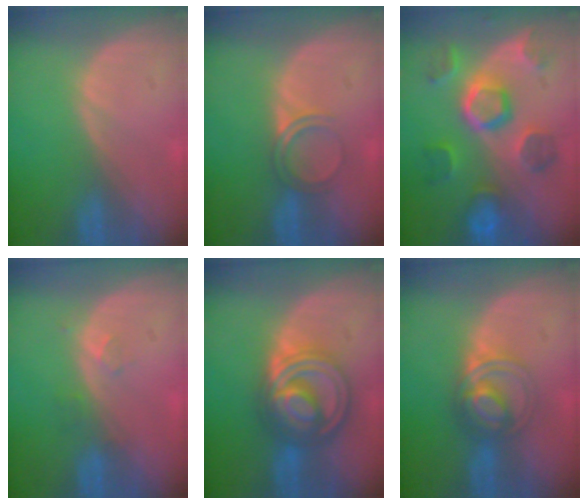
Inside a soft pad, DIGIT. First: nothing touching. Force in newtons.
{"total": 3.2, "press": 2.9, "slide": 1.2}
{"total": 9.3, "press": 9.1, "slide": 1.9}
{"total": 1.9, "press": 1.6, "slide": 1.0}
{"total": 9.0, "press": 9.0, "slide": 0.6}
{"total": 5.9, "press": 5.4, "slide": 2.2}